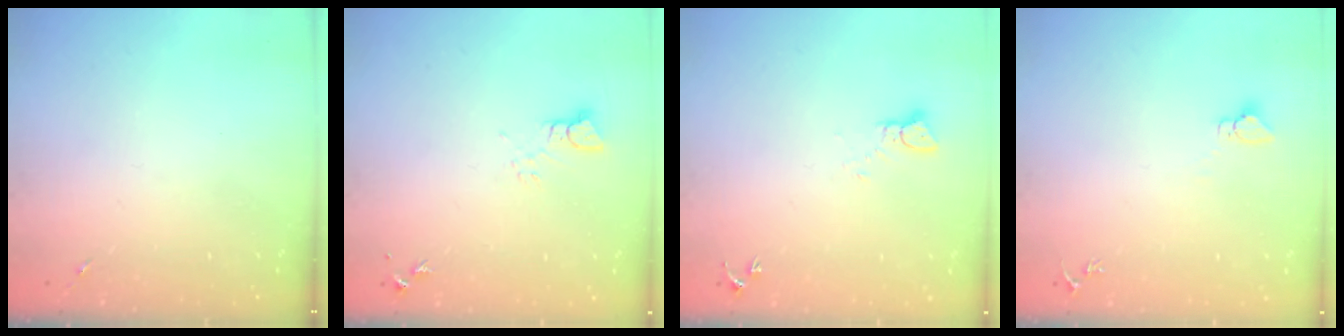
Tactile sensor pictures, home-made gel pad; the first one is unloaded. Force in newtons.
{"total": 3.0, "press": 3.0, "slide": 0.2}
{"total": 2.4, "press": 2.4, "slide": 0.2}
{"total": 2.9, "press": 2.9, "slide": 0.1}